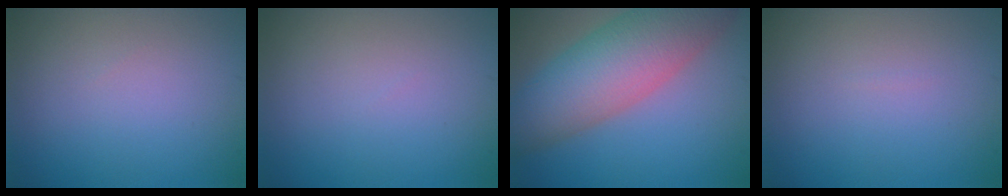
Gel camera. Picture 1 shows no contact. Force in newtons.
{"total": 0.0}
{"total": 9.3, "press": 9.3, "slide": 0.5}
{"total": 0.0}